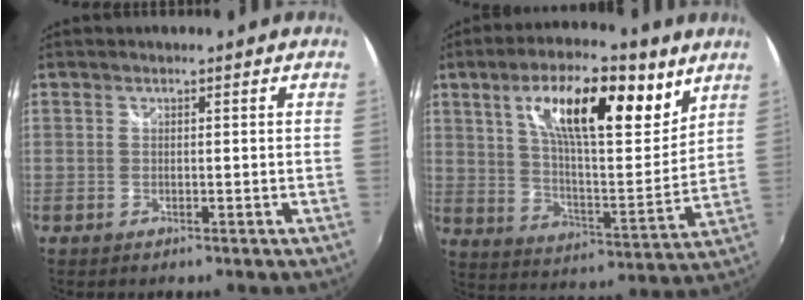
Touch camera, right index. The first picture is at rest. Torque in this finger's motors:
{"motor_torque": [0.81, 0.63, 0.62, 0.21]}